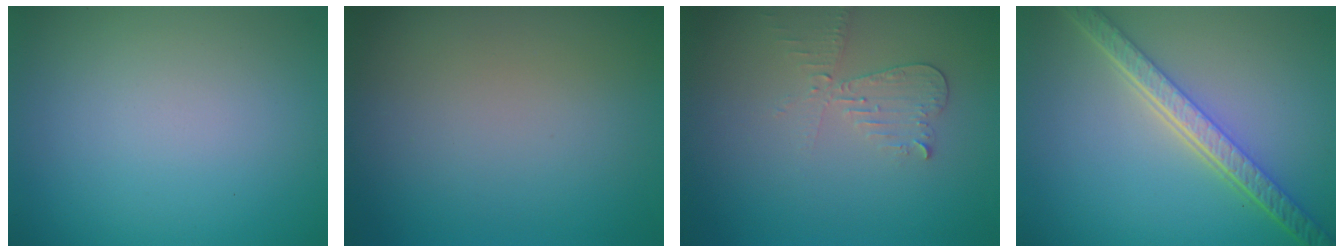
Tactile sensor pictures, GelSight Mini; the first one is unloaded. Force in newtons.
{"total": 0.0}
{"total": 2.2, "press": 2.2, "slide": 0.2}
{"total": 5.6, "press": 4.2, "slide": 3.7}